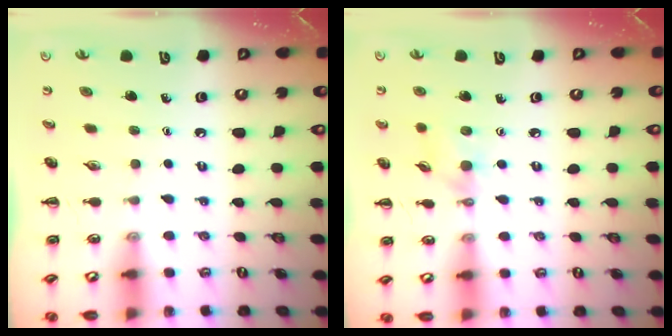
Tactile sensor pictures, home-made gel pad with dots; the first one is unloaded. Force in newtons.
{"total": 3.8, "press": 3.7, "slide": 1.1}